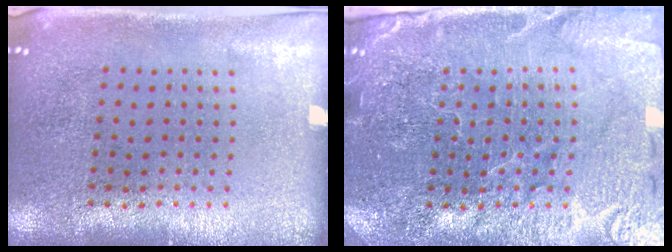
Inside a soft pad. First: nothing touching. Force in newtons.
{"total": 4.1, "press": 4.0, "slide": 1.2}